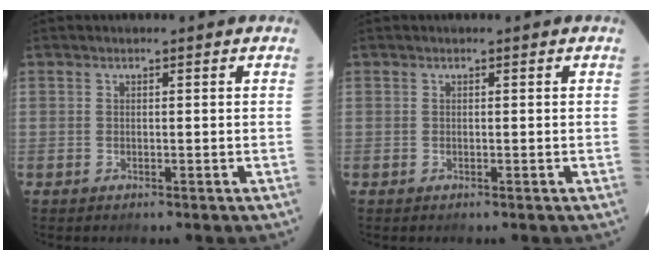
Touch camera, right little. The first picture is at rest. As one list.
[{"total": 0.0}]